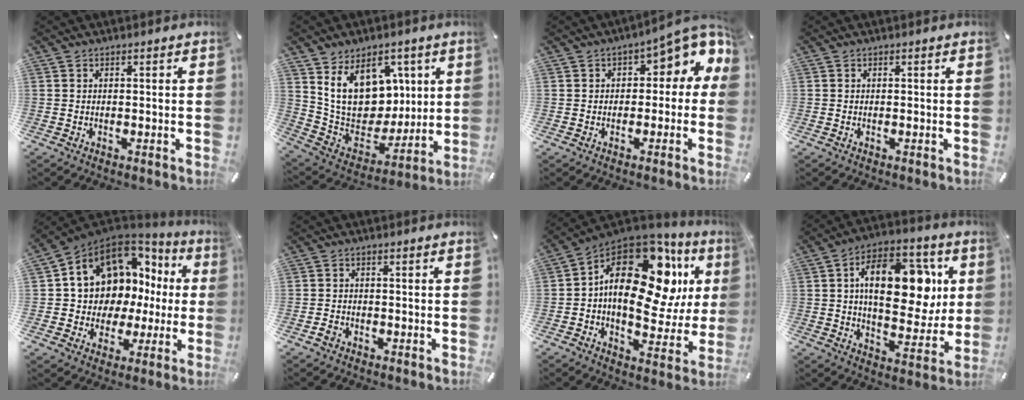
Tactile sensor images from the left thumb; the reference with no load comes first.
{"total": 17.2, "force": [6.7, 13.1, 8.8], "torque": [-0.170, -0.039, 0.132]}
{"total": 7.5, "force": [3.0, 4.4, 5.2], "torque": [-0.059, -0.024, 0.045]}
{"total": 0.0}
{"total": 12.3, "force": [5.4, 10.0, 4.8], "torque": [-0.087, -0.059, 0.106]}
{"total": 1.5, "force": [-0.7, 1.2, 0.5], "torque": [-0.008, 0.004, -0.016]}
{"total": 23.4, "force": [6.5, 13.6, 17.8], "torque": [-0.257, -0.044, 0.110]}
{"total": 21.0, "force": [5.1, 12.2, 16.3], "torque": [-0.235, -0.006, 0.083]}